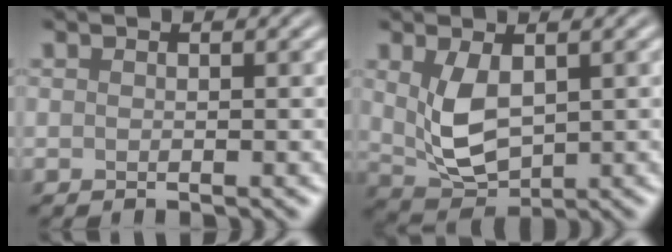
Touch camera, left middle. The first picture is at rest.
{"total": 4.7, "force": [0.9, 2.7, 3.7], "torque": [-0.088, -0.008, 0.028]}